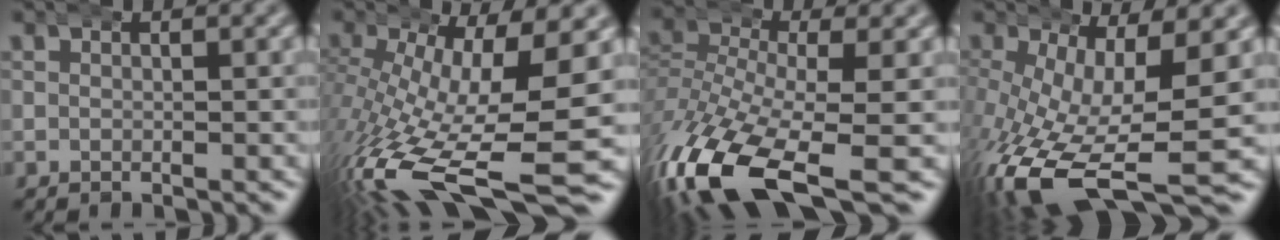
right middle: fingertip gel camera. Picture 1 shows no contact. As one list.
[{"total": 12.2, "force": [-4.6, 4.7, 10.3], "torque": [-0.195, -0.054, -0.044]}, {"total": 10.5, "force": [-5.6, 4.7, 7.5], "torque": [-0.180, -0.054, -0.068]}, {"total": 11.2, "force": [-4.9, 5.1, 8.7], "torque": [-0.186, -0.059, -0.048]}]